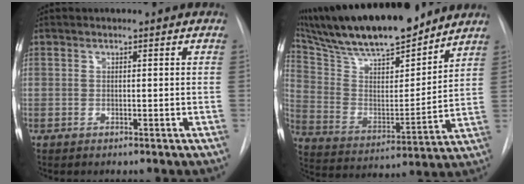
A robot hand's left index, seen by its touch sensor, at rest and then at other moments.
{"total": 21.4, "force": [18.1, 3.8, 10.8], "torque": [-0.199, 0.002, 0.310]}